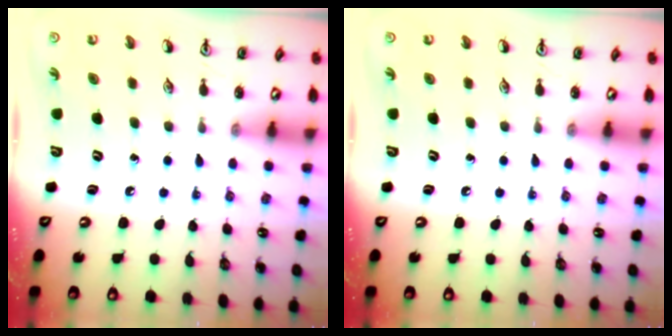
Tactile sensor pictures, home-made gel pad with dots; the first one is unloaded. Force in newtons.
{"total": 0.0}